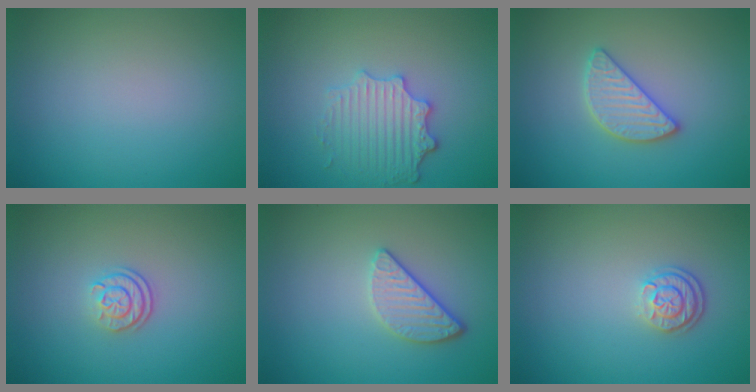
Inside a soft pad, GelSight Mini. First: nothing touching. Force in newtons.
{"total": 3.8, "press": 3.2, "slide": 2.0}
{"total": 2.6, "press": 2.6, "slide": 0.2}
{"total": 2.3, "press": 1.7, "slide": 1.5}
{"total": 2.6, "press": 2.3, "slide": 1.3}
{"total": 2.3, "press": 2.0, "slide": 1.3}